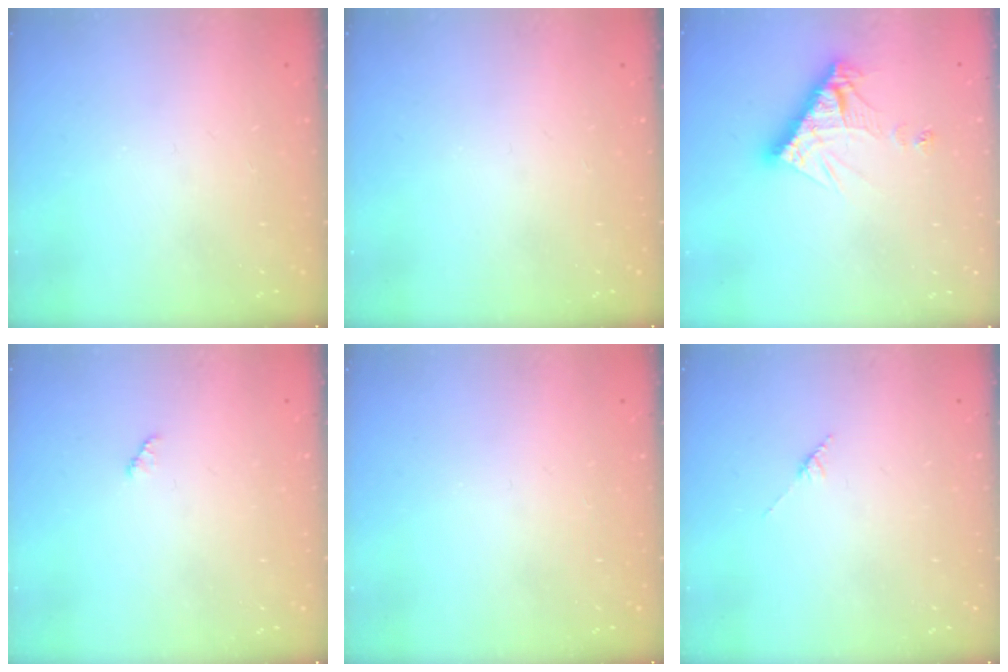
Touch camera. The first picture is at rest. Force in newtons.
{"total": 0.0}
{"total": 10.5, "press": 10.5, "slide": 0.8}
{"total": 1.3, "press": 1.3, "slide": 0.2}
{"total": 0.0}
{"total": 2.8, "press": 2.8, "slide": 0.4}